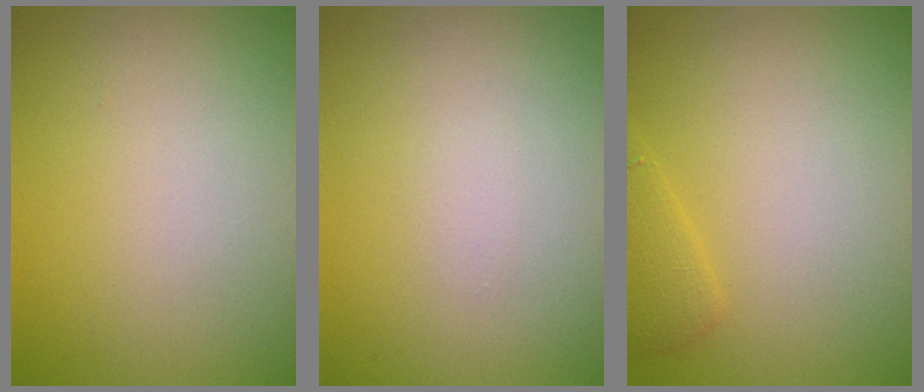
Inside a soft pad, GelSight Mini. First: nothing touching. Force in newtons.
{"total": 0.5, "press": 0.5, "slide": 0.0}
{"total": 1.4, "press": 1.4, "slide": 0.1}